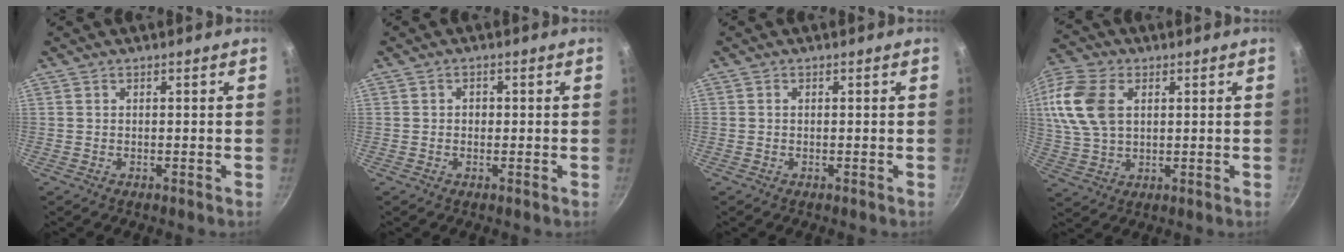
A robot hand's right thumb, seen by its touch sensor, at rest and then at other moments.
{"total": 1.4, "force": [0.0, 1.2, 0.7], "torque": [-0.007, 0.003, -0.002]}
{"total": 0.5, "force": [0.1, 0.4, 0.4], "torque": [-0.007, 0.003, 0.000]}
{"total": 14.7, "force": [3.7, 9.6, 10.5], "torque": [-0.214, 0.005, 0.068]}